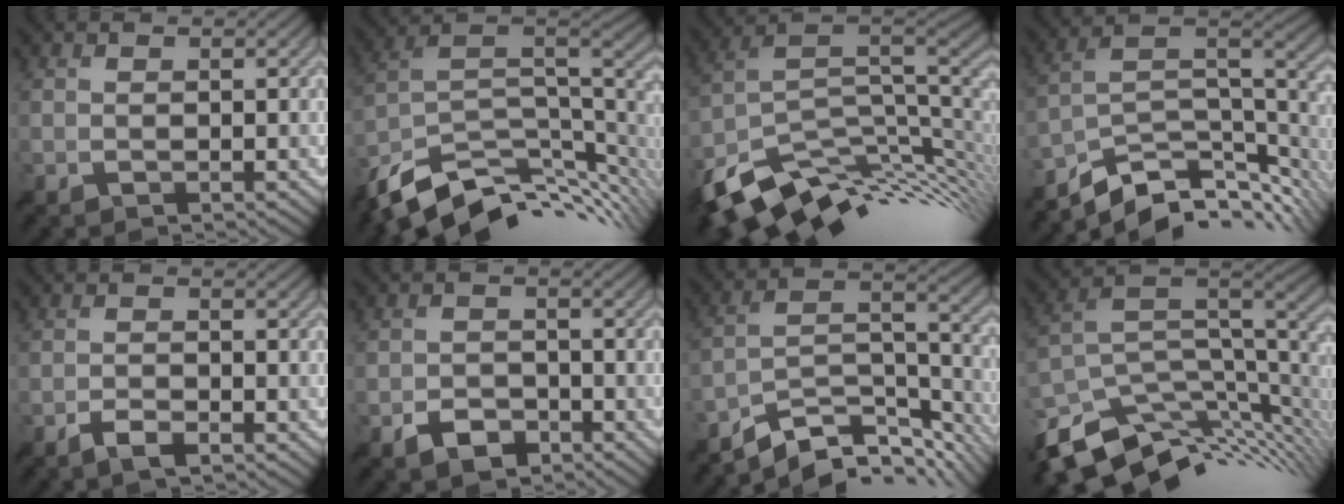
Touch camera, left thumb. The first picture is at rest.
{"total": 12.6, "force": [-6.9, 5.8, 8.7], "torque": [-0.191, -0.017, -0.116]}
{"total": 14.4, "force": [-5.1, 7.9, 10.9], "torque": [-0.233, -0.030, -0.077]}
{"total": 10.5, "force": [-6.6, 4.4, 7.0], "torque": [-0.136, 0.000, -0.108]}
{"total": 2.5, "force": [-1.7, 0.7, 1.7], "torque": [-0.034, -0.001, -0.034]}
{"total": 3.6, "force": [-2.4, 2.2, 1.6], "torque": [-0.026, -0.004, -0.047]}
{"total": 11.6, "force": [-9.1, 4.0, 5.9], "torque": [-0.102, -0.003, -0.157]}
{"total": 11.5, "force": [-5.3, 6.3, 7.9], "torque": [-0.189, -0.029, -0.087]}